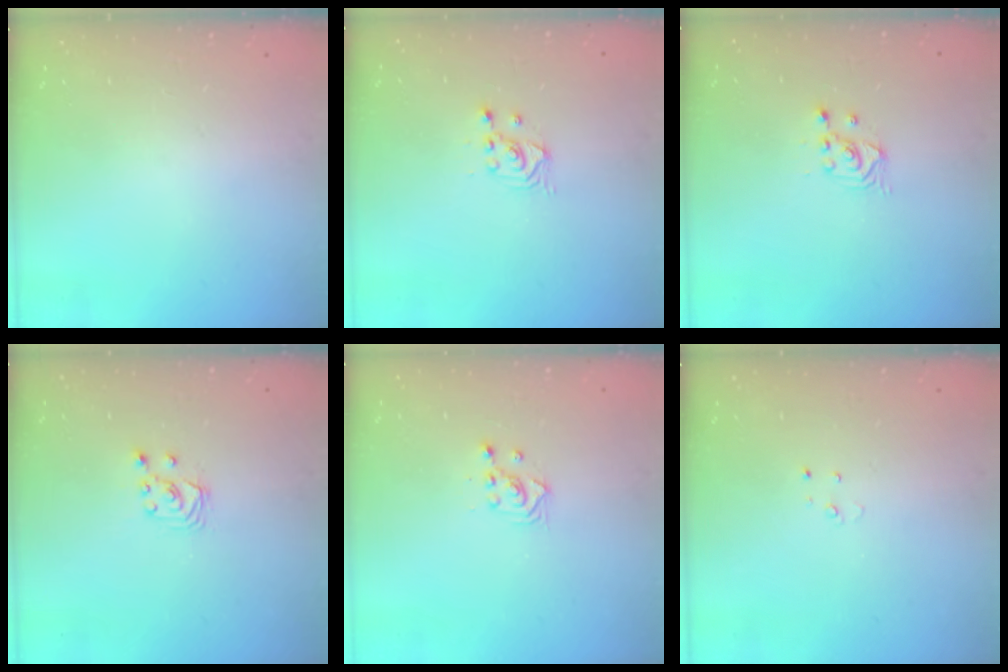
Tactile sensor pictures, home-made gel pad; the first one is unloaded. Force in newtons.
{"total": 2.4, "press": 2.3, "slide": 0.2}
{"total": 2.4, "press": 2.3, "slide": 0.2}
{"total": 3.0, "press": 3.0, "slide": 0.3}
{"total": 2.3, "press": 2.3, "slide": 0.3}
{"total": 2.3, "press": 2.3, "slide": 0.2}